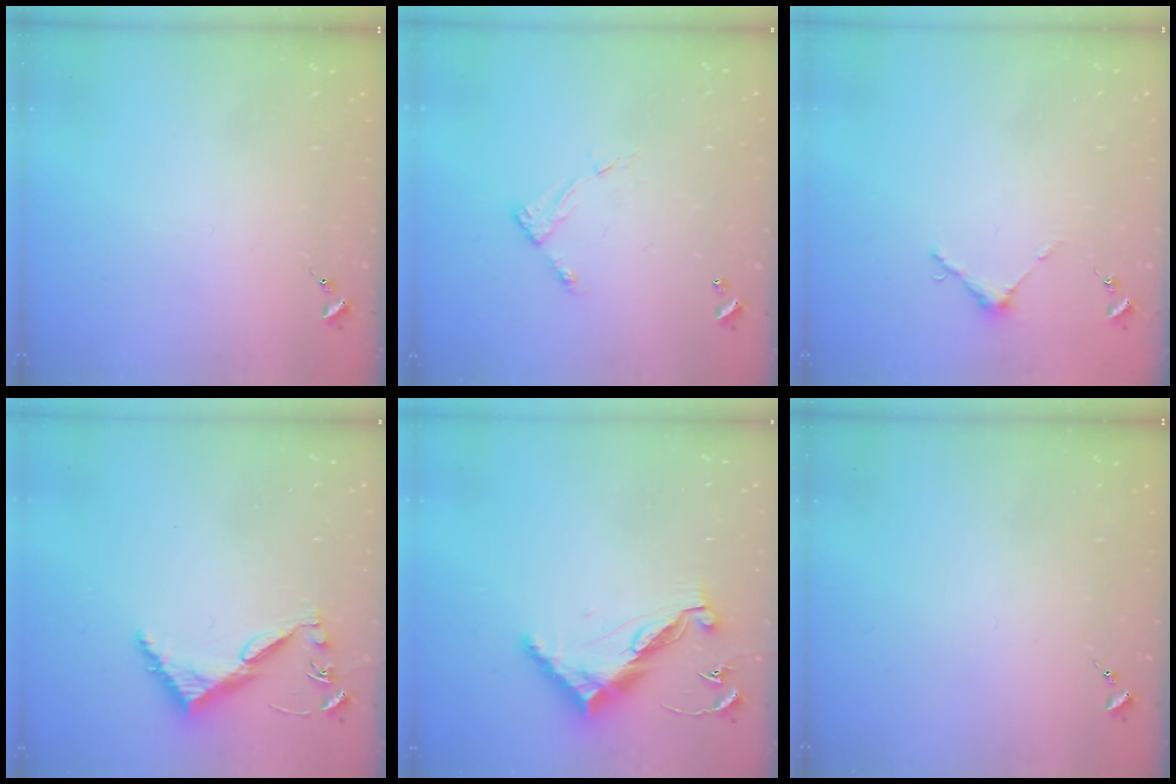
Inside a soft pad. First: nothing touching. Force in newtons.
{"total": 5.3, "press": 5.3, "slide": 0.4}
{"total": 3.7, "press": 3.7, "slide": 0.3}
{"total": 6.2, "press": 6.2, "slide": 0.5}
{"total": 12.1, "press": 12.0, "slide": 0.4}
{"total": 0.0}